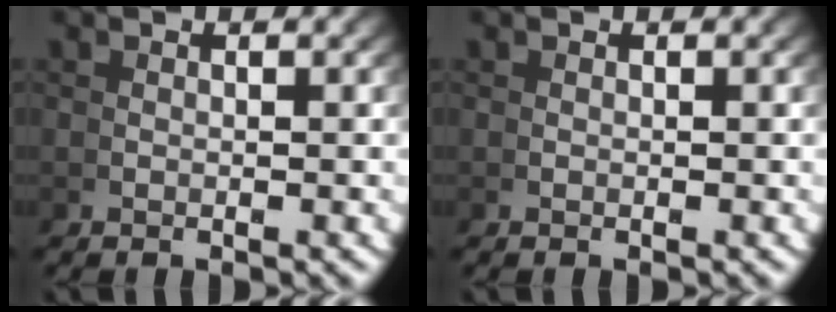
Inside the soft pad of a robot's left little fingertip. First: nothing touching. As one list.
[{"total": 0.0}]